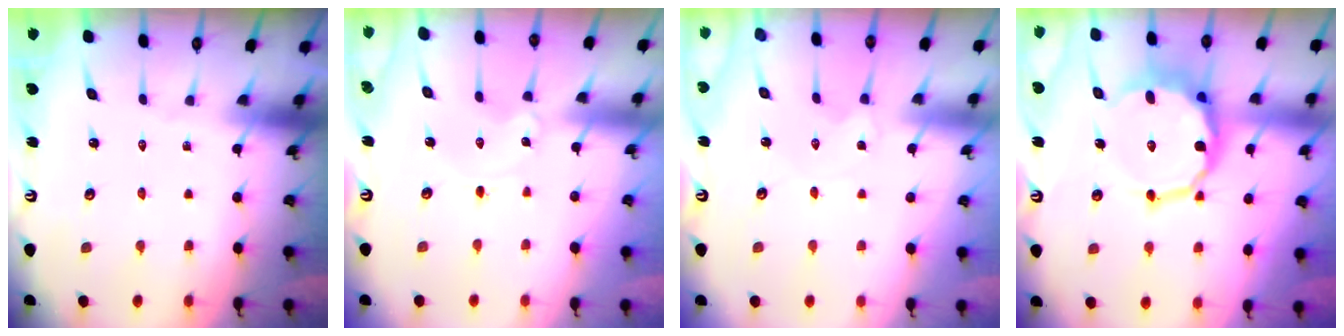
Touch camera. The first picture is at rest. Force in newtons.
{"total": 0.8, "press": 0.8, "slide": 0.1}
{"total": 1.7, "press": 1.6, "slide": 0.3}
{"total": 12.9, "press": 12.3, "slide": 3.8}